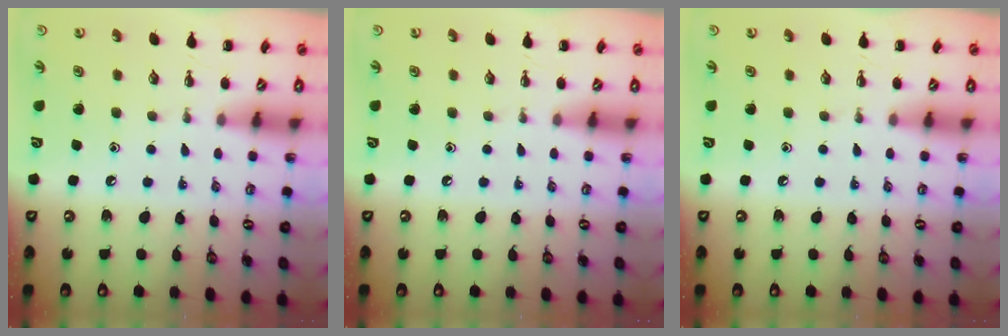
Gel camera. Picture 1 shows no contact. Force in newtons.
{"total": 0.0}
{"total": 0.0}